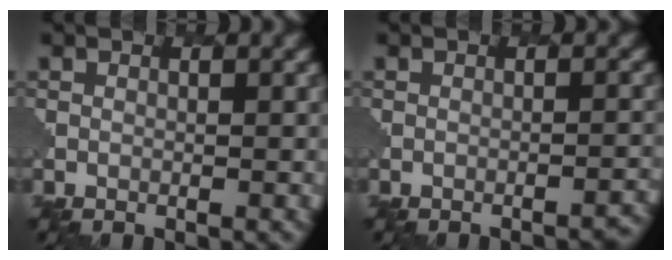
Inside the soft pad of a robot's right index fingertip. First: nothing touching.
{"total": 2.4, "force": [-2.2, 0.5, 0.9], "torque": [-0.007, 0.015, -0.030]}